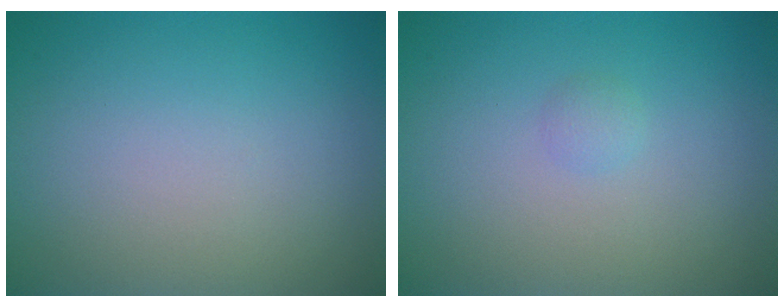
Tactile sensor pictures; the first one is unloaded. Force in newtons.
{"total": 0.7, "press": 0.7, "slide": 0.1}